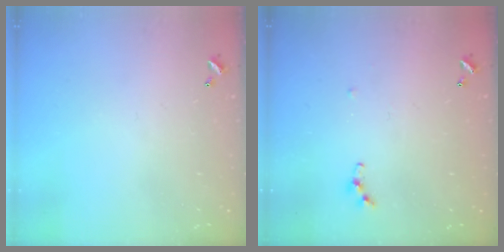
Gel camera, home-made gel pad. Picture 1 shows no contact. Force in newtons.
{"total": 5.3, "press": 5.2, "slide": 0.6}